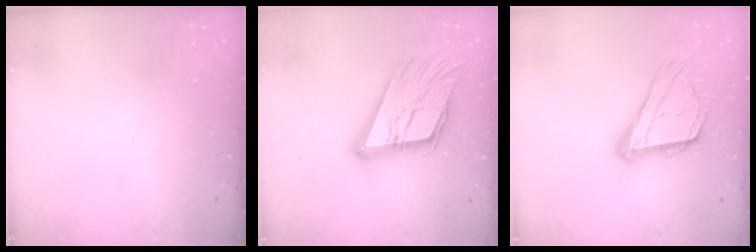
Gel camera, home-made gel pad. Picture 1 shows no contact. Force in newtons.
{"total": 20.2, "press": 20.1, "slide": 2.1}
{"total": 18.8, "press": 18.7, "slide": 2.4}